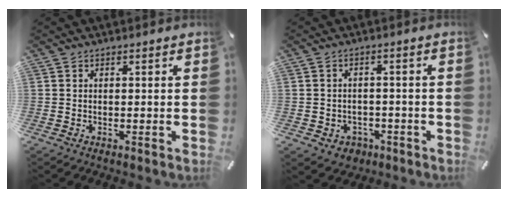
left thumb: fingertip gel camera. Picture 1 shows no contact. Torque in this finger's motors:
{"motor_torque": [0.00, 0.03, 0.03, 0.03, 0.00]}